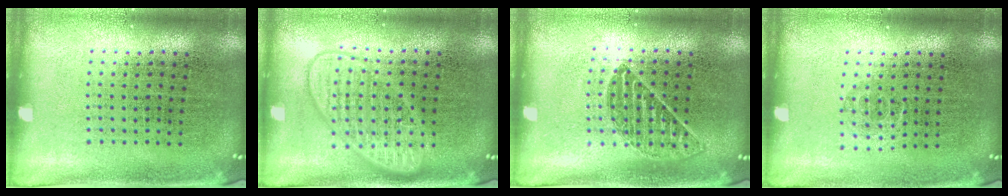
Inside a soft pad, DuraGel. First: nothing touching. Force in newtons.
{"total": 3.1, "press": 3.0, "slide": 0.4}
{"total": 1.0, "press": 0.9, "slide": 0.4}
{"total": 0.6, "press": 0.4, "slide": 0.4}